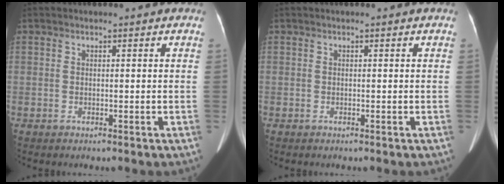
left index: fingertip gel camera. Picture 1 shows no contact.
{"total": 0.0}